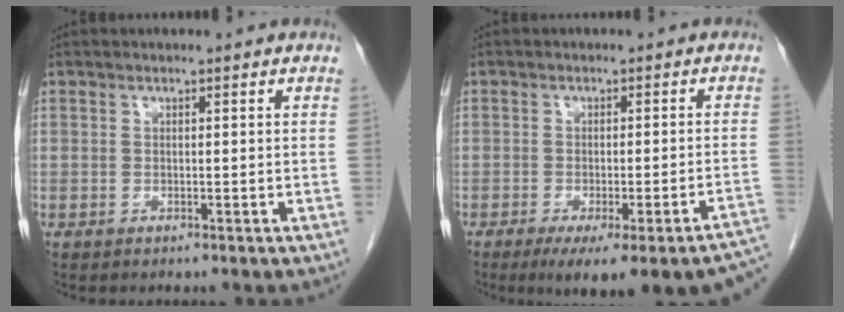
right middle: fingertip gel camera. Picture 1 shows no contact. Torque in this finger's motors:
{"motor_torque": [0.45, -0.41, 0.18, 0.08]}